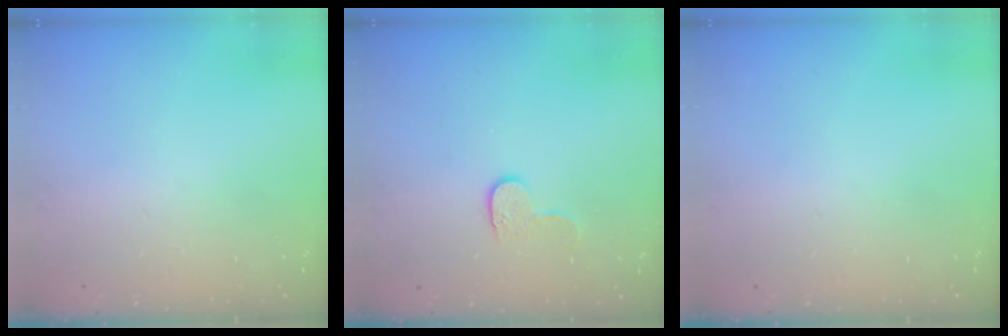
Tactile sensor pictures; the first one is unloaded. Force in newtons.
{"total": 5.6, "press": 5.6, "slide": 0.5}
{"total": 0.0}